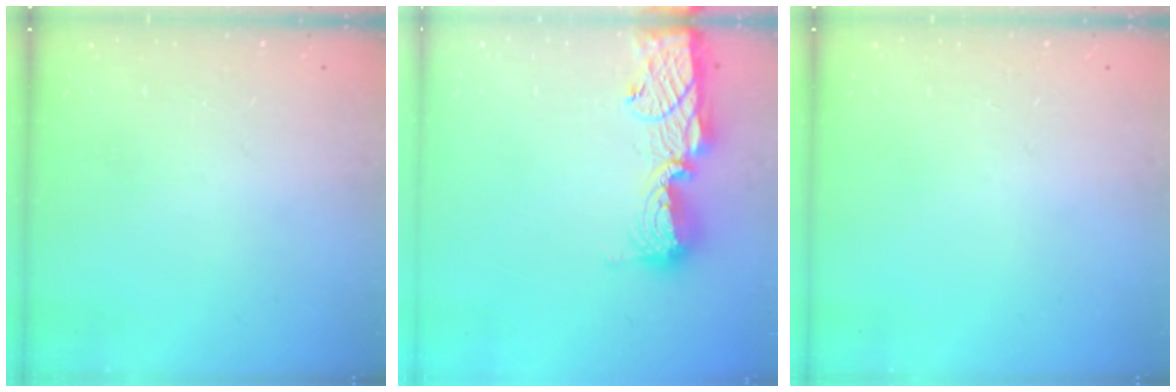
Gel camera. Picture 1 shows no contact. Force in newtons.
{"total": 13.6, "press": 13.5, "slide": 1.0}
{"total": 0.0}